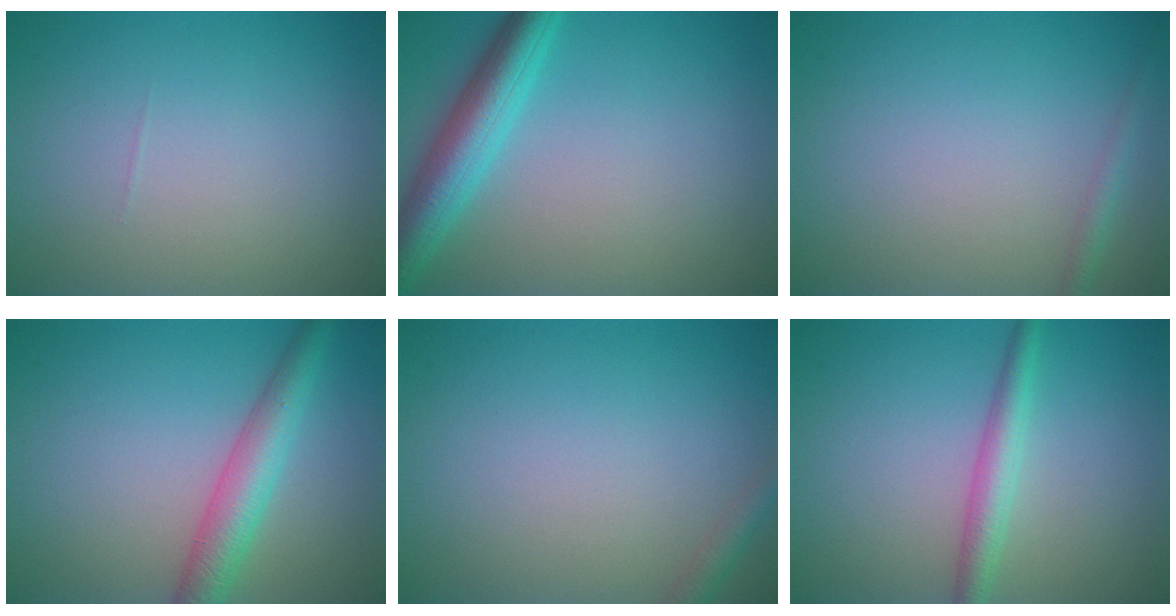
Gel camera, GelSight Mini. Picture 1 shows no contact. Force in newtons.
{"total": 5.2, "press": 5.2, "slide": 0.3}
{"total": 1.1, "press": 1.1, "slide": 0.1}
{"total": 4.2, "press": 4.2, "slide": 0.2}
{"total": 1.4, "press": 1.3, "slide": 0.1}
{"total": 2.7, "press": 2.7, "slide": 0.0}